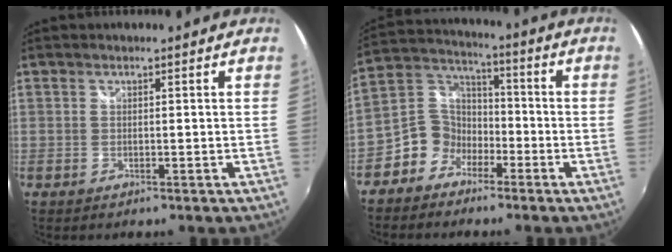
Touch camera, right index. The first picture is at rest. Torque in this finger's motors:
{"motor_torque": [0.08, 0.01, -0.20, -0.07]}